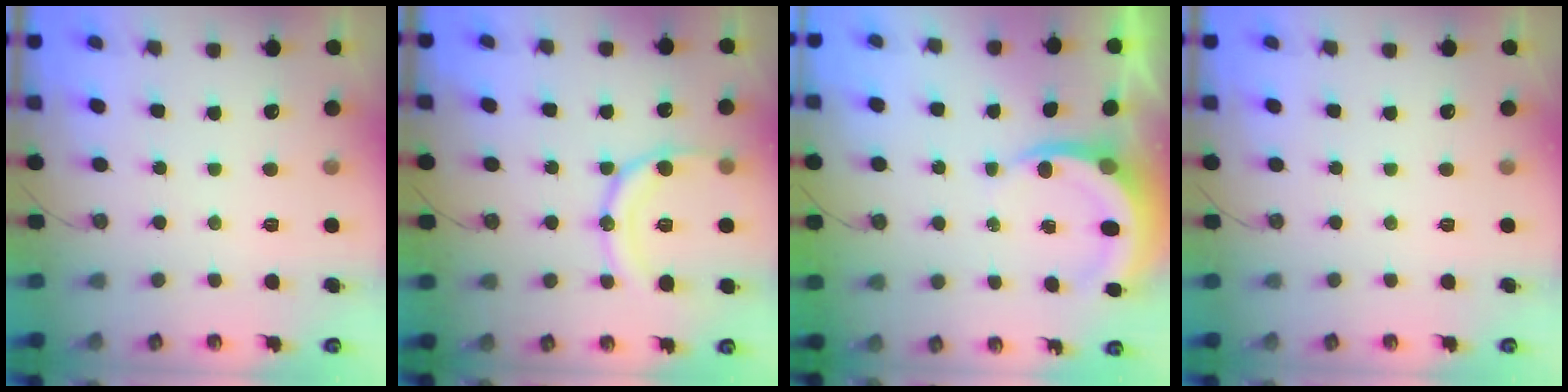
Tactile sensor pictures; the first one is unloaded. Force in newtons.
{"total": 14.1, "press": 14.0, "slide": 1.6}
{"total": 4.9, "press": 4.9, "slide": 0.4}
{"total": 0.0}